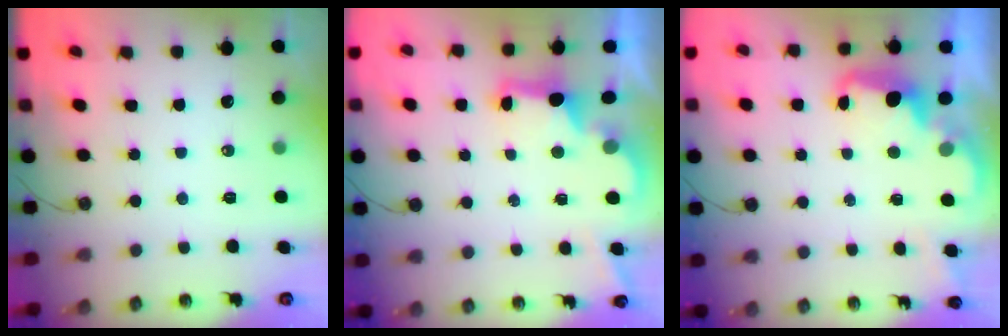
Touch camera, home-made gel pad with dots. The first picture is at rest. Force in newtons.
{"total": 2.8, "press": 2.7, "slide": 0.9}
{"total": 2.8, "press": 2.7, "slide": 0.7}